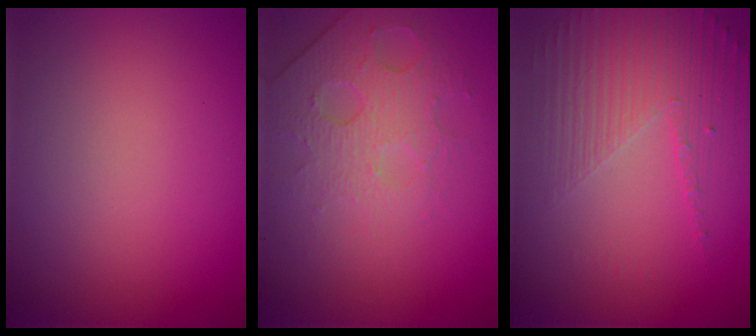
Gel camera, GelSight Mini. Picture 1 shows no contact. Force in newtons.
{"total": 4.9, "press": 3.1, "slide": 3.7}
{"total": 5.0, "press": 3.2, "slide": 3.8}